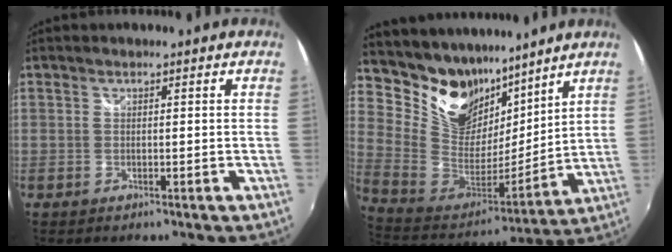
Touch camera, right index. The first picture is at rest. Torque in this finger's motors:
{"motor_torque": [-0.06, 0.58, 0.05, 0.01]}